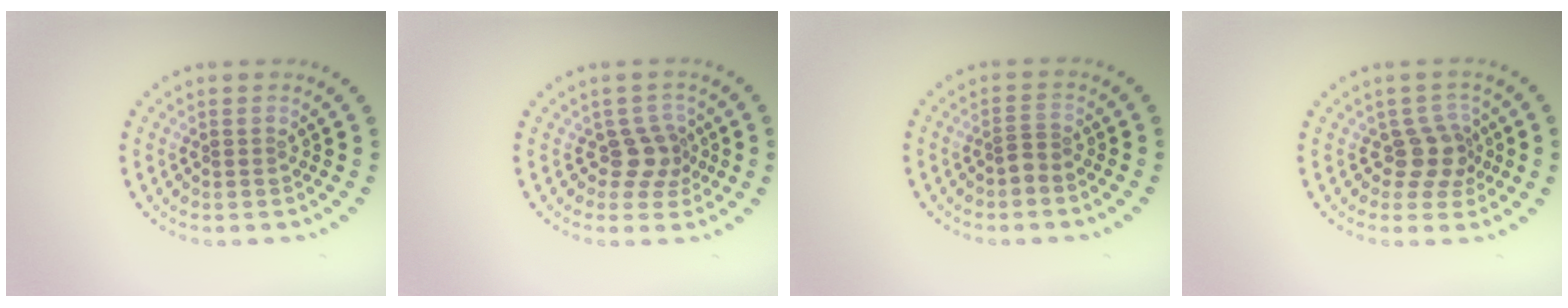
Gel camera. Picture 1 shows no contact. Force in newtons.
{"total": 2.4, "press": 1.8, "slide": 1.6}
{"total": 1.1, "press": 0.7, "slide": 0.8}
{"total": 2.7, "press": 2.0, "slide": 1.8}